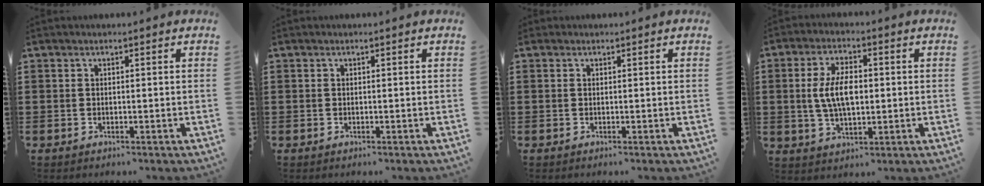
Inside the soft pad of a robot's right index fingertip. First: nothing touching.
{"total": 0.0}
{"total": 0.0}
{"total": 6.9, "force": [0.2, 3.0, 6.2], "torque": [-0.122, 0.001, -0.002]}